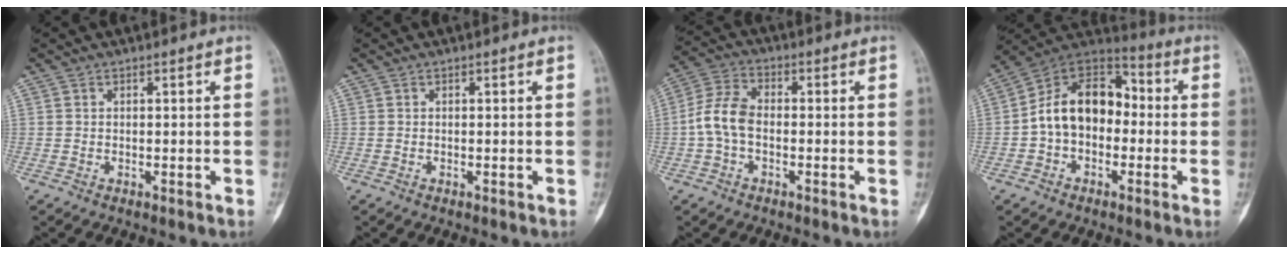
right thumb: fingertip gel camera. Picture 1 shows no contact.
{"total": 0.0}
{"total": 7.3, "force": [-1.2, 4.4, 5.6], "torque": [-0.116, 0.022, -0.034]}
{"total": 14.5, "force": [-1.1, 10.2, 10.3], "torque": [-0.146, 0.050, -0.034]}